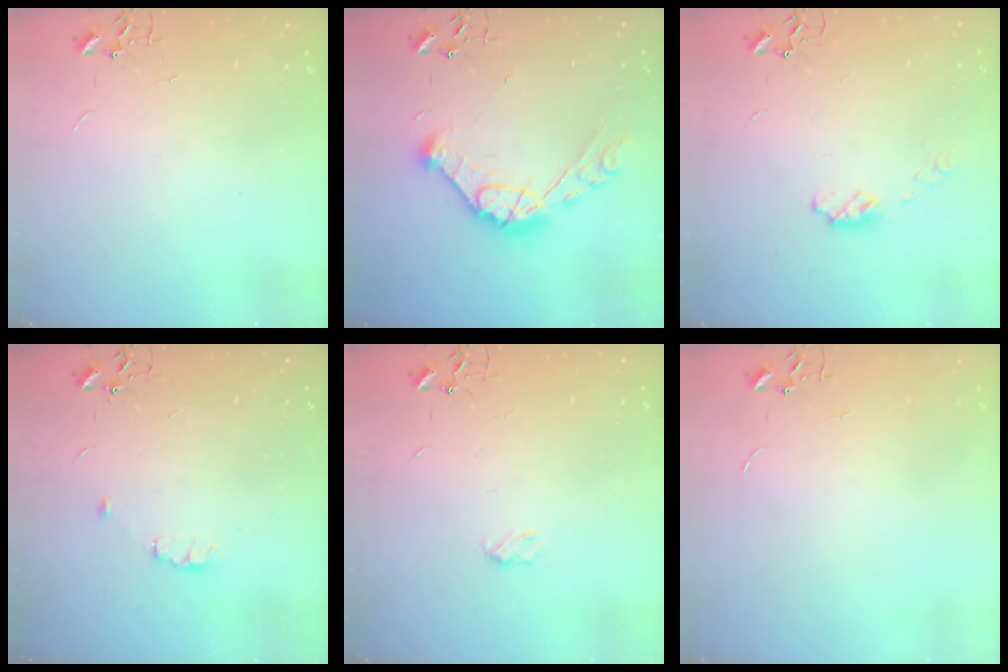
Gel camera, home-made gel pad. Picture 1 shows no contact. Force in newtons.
{"total": 14.2, "press": 14.2, "slide": 1.1}
{"total": 5.5, "press": 5.4, "slide": 0.8}
{"total": 6.0, "press": 6.0, "slide": 0.9}
{"total": 3.4, "press": 3.3, "slide": 0.5}
{"total": 0.0}